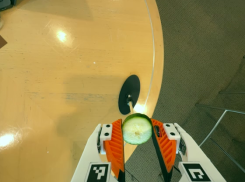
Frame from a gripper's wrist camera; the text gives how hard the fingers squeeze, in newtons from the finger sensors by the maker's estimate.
{"total": 8.9, "left": 8.9, "right": 8.9}